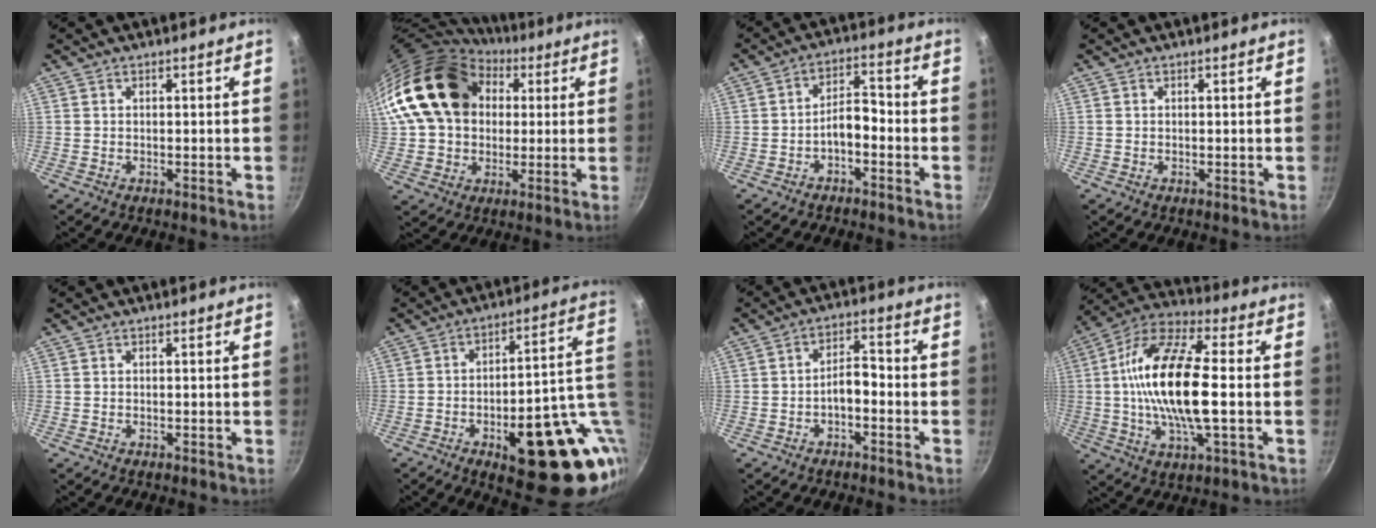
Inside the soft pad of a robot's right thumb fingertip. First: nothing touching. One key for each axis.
{"total": 20.2, "fx": 5.8, "fy": 15.2, "fz": 11.9, "tx": -0.186, "ty": 0.022, "tz": 0.098}
{"total": 5.2, "fx": -2.5, "fy": 2.5, "fz": 3.8, "tx": -0.049, "ty": 0.039, "tz": -0.044}
{"total": 0.0}
{"total": 0.0}
{"total": 25.1, "fx": -4.7, "fy": 10.1, "fz": 22.5, "tx": -0.245, "ty": 0.008, "tz": -0.047}
{"total": 4.4, "fx": -2.0, "fy": 2.1, "fz": 3.3, "tx": -0.042, "ty": 0.032, "tz": -0.035}
{"total": 19.9, "fx": -0.4, "fy": 7.2, "fz": 18.5, "tx": -0.354, "ty": 0.022, "tz": -0.024}